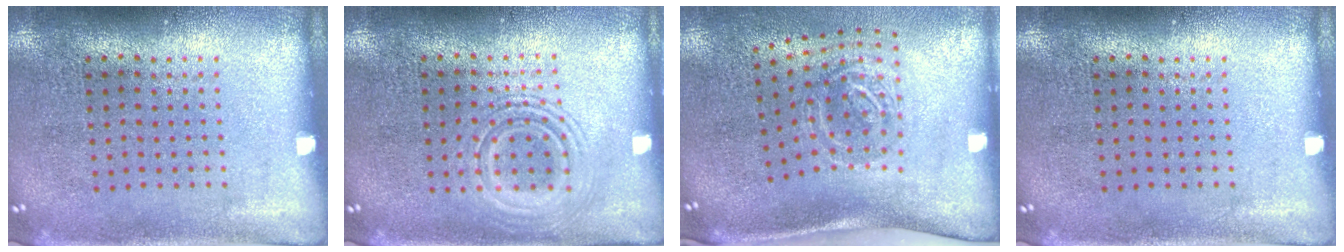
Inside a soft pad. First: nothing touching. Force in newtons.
{"total": 1.9, "press": 1.9, "slide": 0.3}
{"total": 2.0, "press": 1.3, "slide": 1.6}
{"total": 0.0}